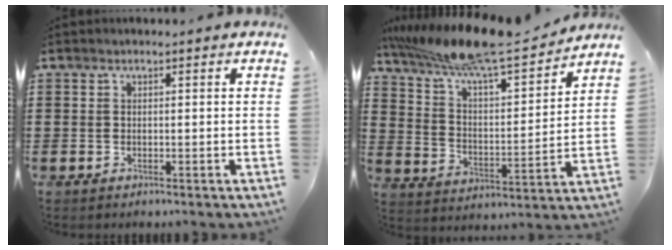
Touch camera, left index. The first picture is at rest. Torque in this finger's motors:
{"motor_torque": [2.14, 0.00, 0.39, 0.21]}